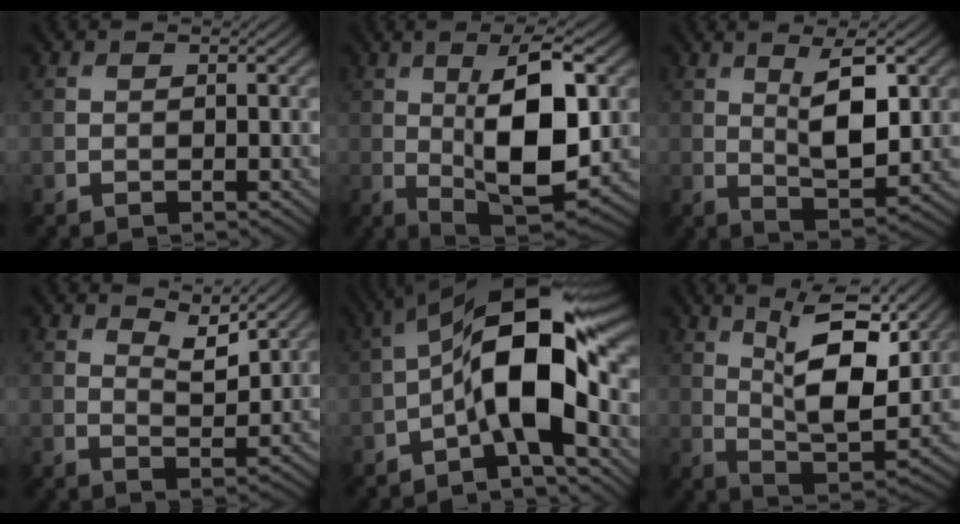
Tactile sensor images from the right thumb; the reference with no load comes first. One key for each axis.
{"total": 12.5, "fx": 0.9, "fy": 4.4, "fz": 11.7, "tx": -0.185, "ty": -0.004, "tz": 0.016}
{"total": 7.2, "fx": 2.0, "fy": 2.4, "fz": 6.5, "tx": -0.111, "ty": -0.002, "tz": 0.038}
{"total": 4.0, "fx": 3.0, "fy": 1.0, "fz": 2.4, "tx": -0.051, "ty": -0.010, "tz": 0.054}
{"total": 14.7, "fx": -2.7, "fy": 5.4, "fz": 13.5, "tx": -0.219, "ty": 0.018, "tz": -0.061}
{"total": 12.2, "fx": 5.5, "fy": 4.0, "fz": 10.1, "tx": -0.173, "ty": -0.003, "tz": 0.091}